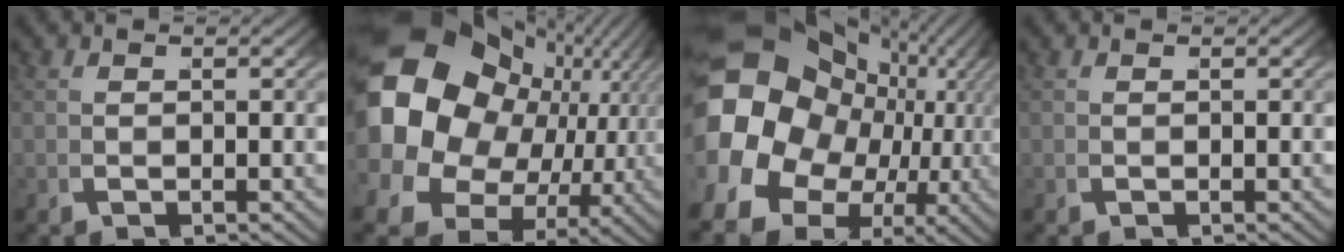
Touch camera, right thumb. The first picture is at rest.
{"total": 22.1, "force": [1.8, 16.9, 14.1], "torque": [-0.280, -0.035, 0.033]}
{"total": 24.9, "force": [0.8, 19.6, 15.4], "torque": [-0.296, -0.035, 0.009]}
{"total": 0.0}